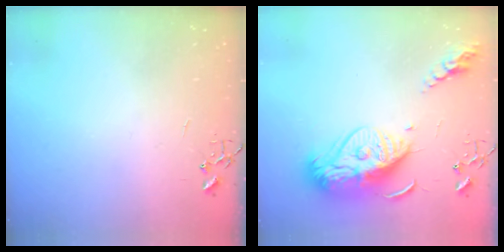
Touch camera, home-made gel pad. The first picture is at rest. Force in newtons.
{"total": 18.4, "press": 18.3, "slide": 1.7}